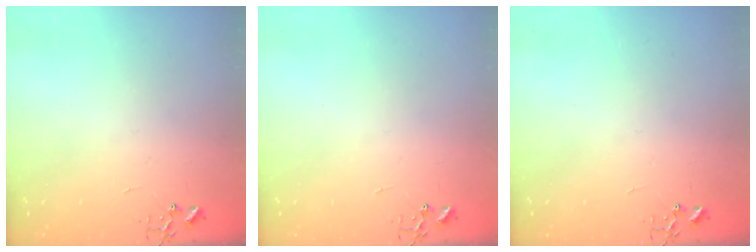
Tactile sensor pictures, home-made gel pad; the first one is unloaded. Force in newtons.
{"total": 0.0}
{"total": 0.0}